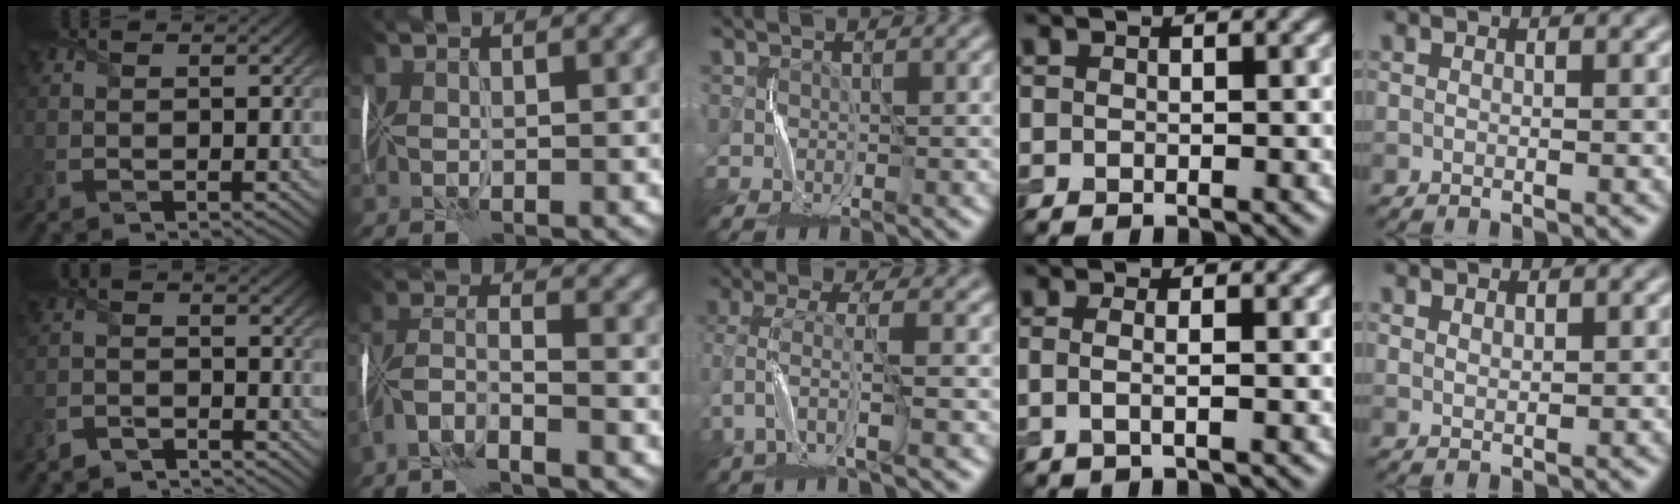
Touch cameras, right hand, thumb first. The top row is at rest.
{"thumb": {"total": 4.1, "force": [-4.1, 0.3, 0.3], "torque": [-0.004, -0.002, -0.089]}, "index": {"total": 4.1, "force": [-3.0, 0.8, 2.7], "torque": [-0.056, 0.005, -0.068]}, "middle": {"total": 3.6, "force": [-1.3, 1.0, 3.2], "torque": [-0.082, 0.004, -0.030]}, "ring": {"total": 1.8, "force": [-0.1, 0.6, 1.7], "torque": [-0.028, -0.008, -0.011]}, "little": {"total": 0.9, "force": [0.6, 0.5, 0.4], "torque": [-0.008, -0.002, 0.012]}}